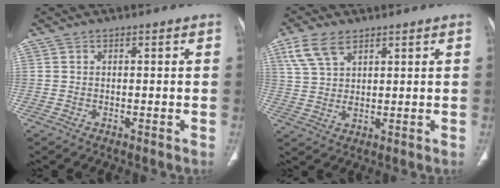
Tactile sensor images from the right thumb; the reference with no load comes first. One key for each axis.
{"total": 7.4, "fx": 4.2, "fy": 3.9, "fz": 4.6, "tx": -0.092, "ty": -0.008, "tz": 0.090}